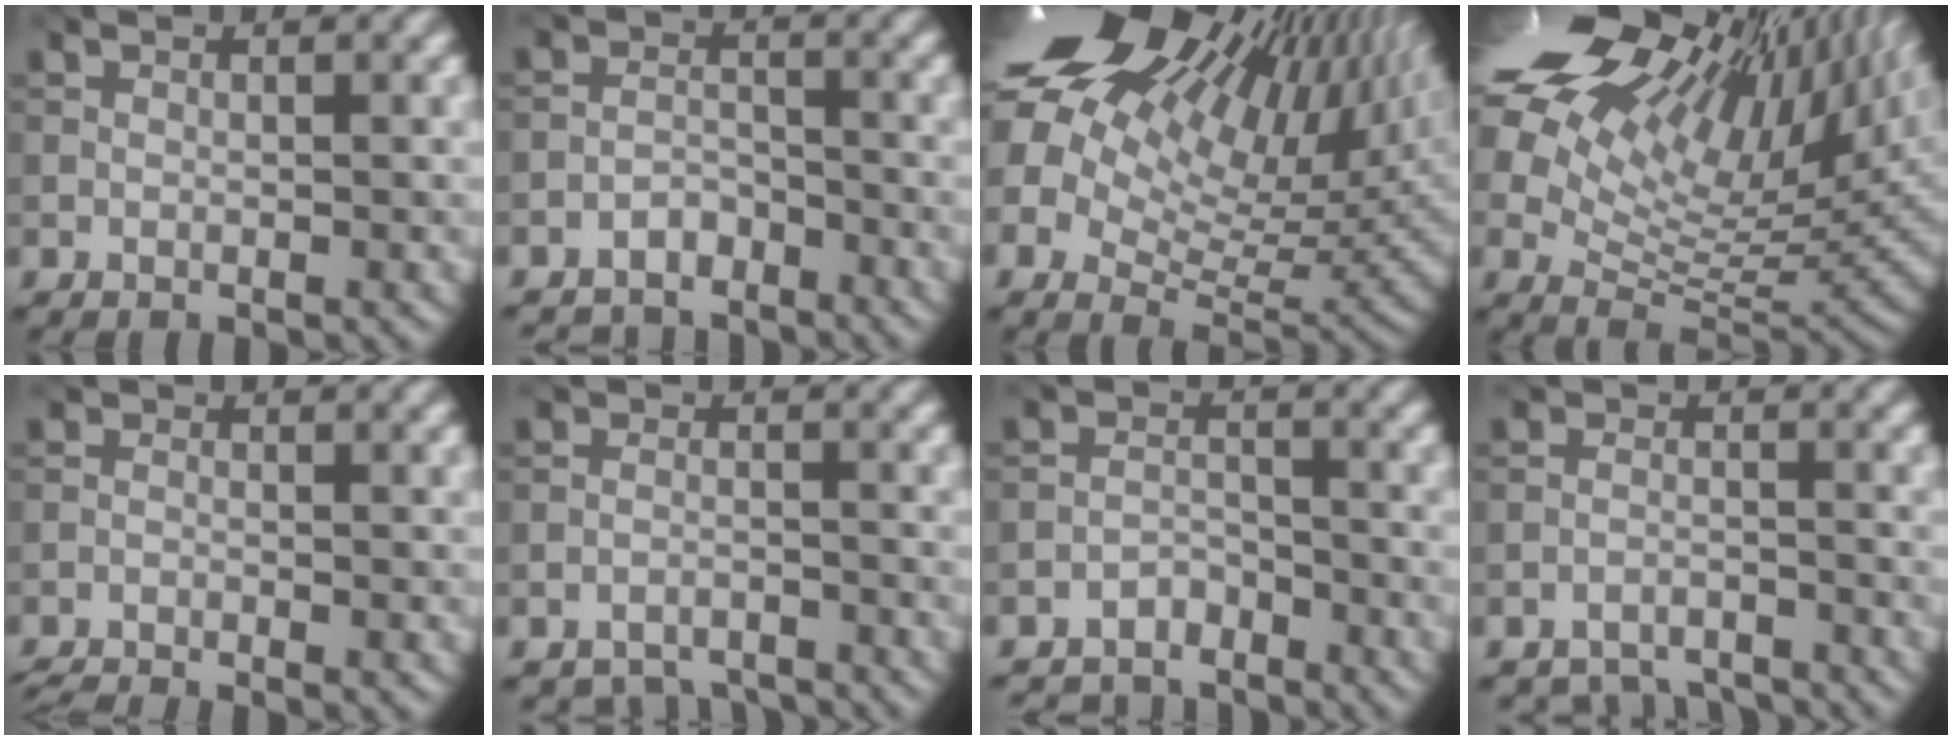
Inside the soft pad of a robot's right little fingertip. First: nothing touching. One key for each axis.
{"total": 3.0, "fx": -2.7, "fy": 1.3, "fz": 0.2, "tx": 0.006, "ty": 0.004, "tz": -0.057}
{"total": 21.9, "fx": 9.8, "fy": 12.5, "fz": 15.1, "tx": -0.291, "ty": 0.048, "tz": 0.177}
{"total": 21.5, "fx": 10.7, "fy": 10.1, "fz": 15.6, "tx": -0.282, "ty": 0.057, "tz": 0.183}
{"total": 2.3, "fx": -2.1, "fy": 0.1, "fz": 0.8, "tx": -0.024, "ty": -0.007, "tz": -0.048}
{"total": 3.9, "fx": -3.8, "fy": 1.0, "fz": 0.3, "tx": -0.001, "ty": -0.004, "tz": -0.066}
{"total": 3.6, "fx": -3.3, "fy": 1.3, "fz": 0.2, "tx": 0.008, "ty": 0.001, "tz": -0.065}
{"total": 4.4, "fx": -4.2, "fy": 1.1, "fz": 0.5, "tx": -0.004, "ty": -0.005, "tz": -0.073}